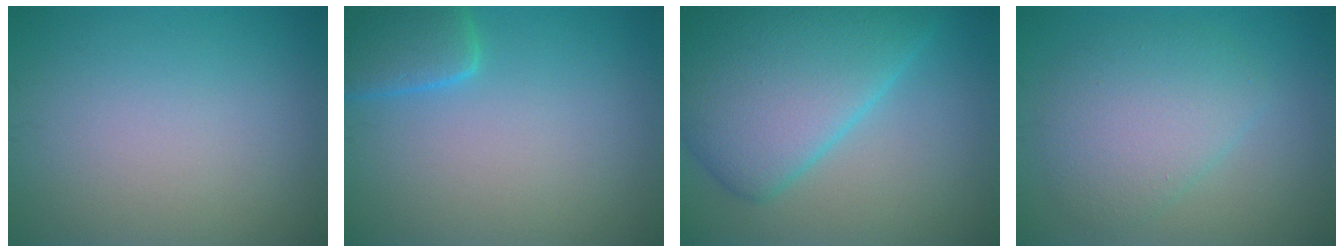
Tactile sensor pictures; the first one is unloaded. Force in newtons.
{"total": 3.9, "press": 3.9, "slide": 0.4}
{"total": 10.9, "press": 10.9, "slide": 0.2}
{"total": 4.6, "press": 4.6, "slide": 0.2}